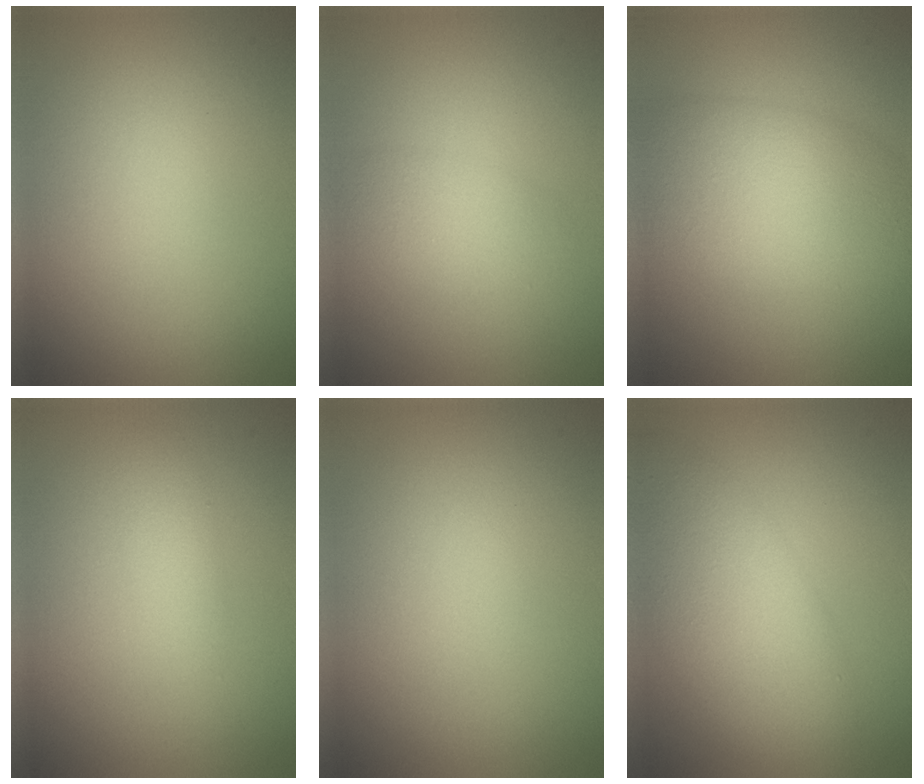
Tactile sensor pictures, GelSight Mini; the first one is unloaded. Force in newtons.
{"total": 2.5, "press": 2.4, "slide": 0.2}
{"total": 7.5, "press": 7.5, "slide": 0.4}
{"total": 1.5, "press": 1.5, "slide": 0.1}
{"total": 0.0}
{"total": 7.8, "press": 7.7, "slide": 0.5}